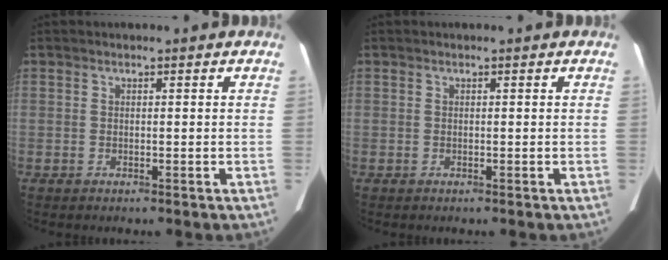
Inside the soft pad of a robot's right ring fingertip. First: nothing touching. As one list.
[{"total": 0.0}]